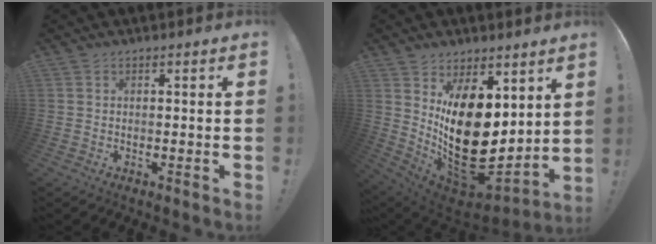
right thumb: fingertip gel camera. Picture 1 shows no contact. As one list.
[{"total": 22.8, "force": [1.6, 13.1, 18.6], "torque": [-0.318, -0.039, 0.048]}]